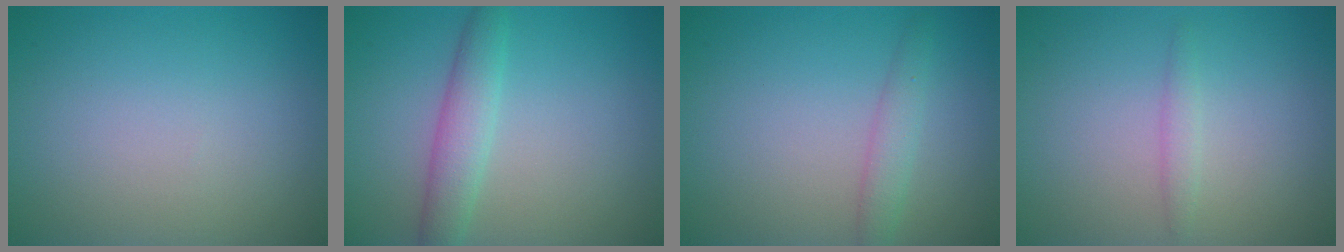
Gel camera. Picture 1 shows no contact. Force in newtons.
{"total": 3.0, "press": 3.0, "slide": 0.1}
{"total": 1.8, "press": 1.8, "slide": 0.1}
{"total": 1.0, "press": 1.0, "slide": 0.0}